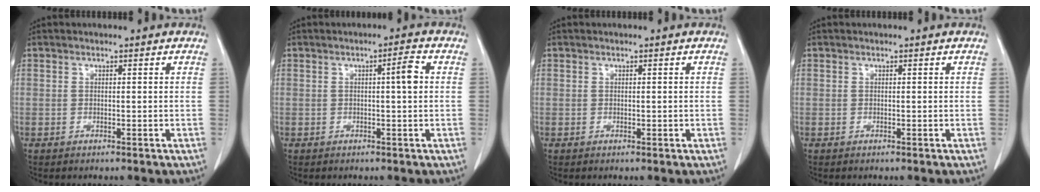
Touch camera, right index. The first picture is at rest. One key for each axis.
{"total": 2.7, "fx": 0.4, "fy": 0.0, "fz": 2.7, "tx": -0.042, "ty": 0.003, "tz": 0.006}
{"total": 0.0}
{"total": 0.0}